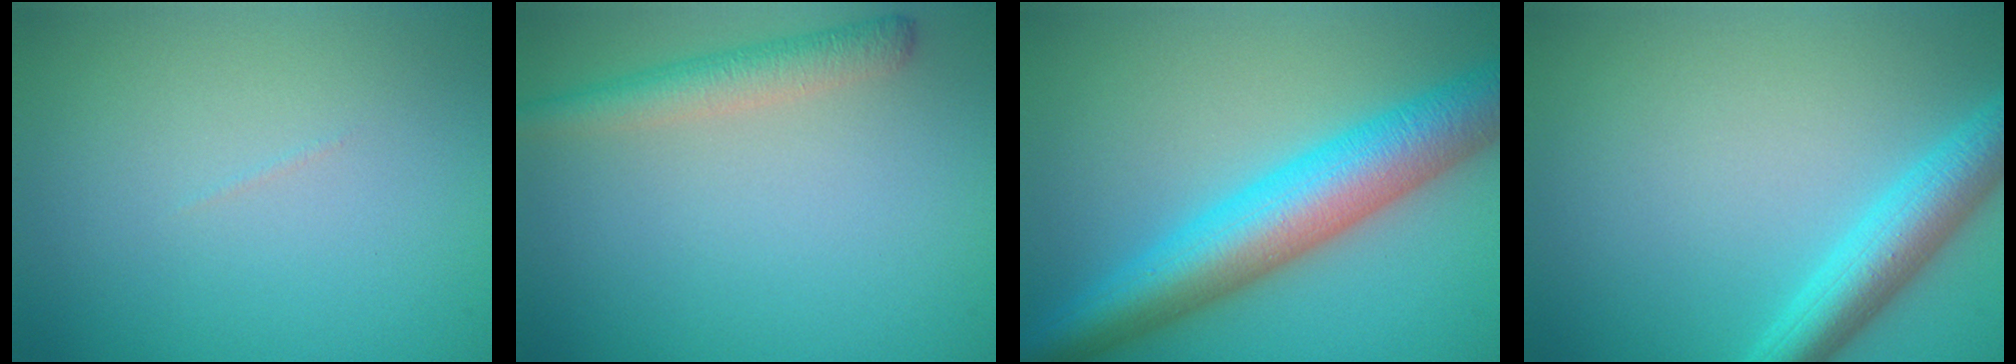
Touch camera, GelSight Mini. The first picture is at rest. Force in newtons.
{"total": 3.0, "press": 3.0, "slide": 0.2}
{"total": 9.1, "press": 9.1, "slide": 0.1}
{"total": 4.8, "press": 4.8, "slide": 0.1}